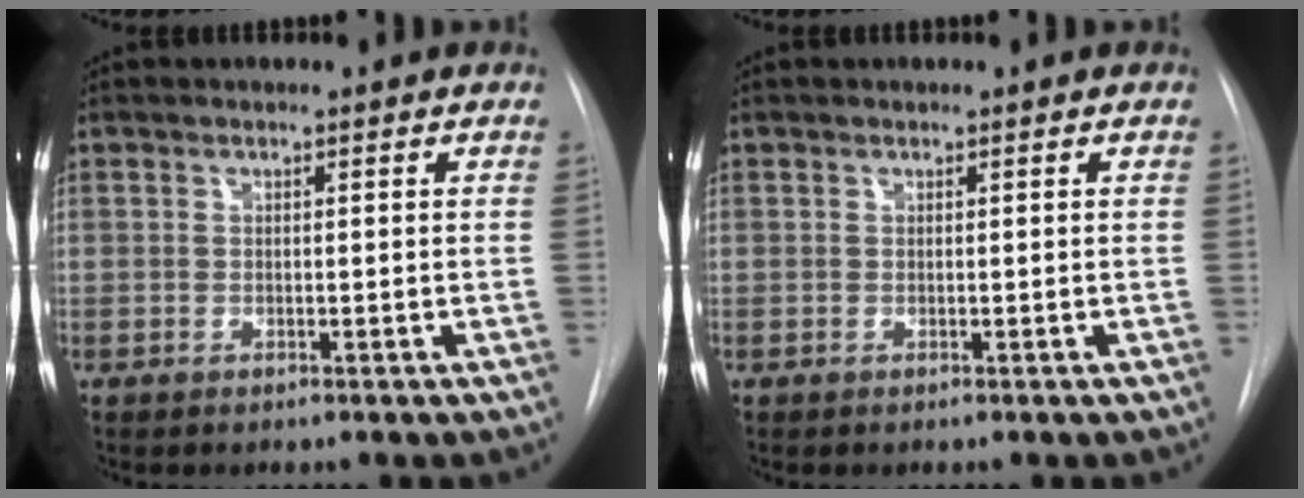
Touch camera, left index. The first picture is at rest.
{"total": 0.0}